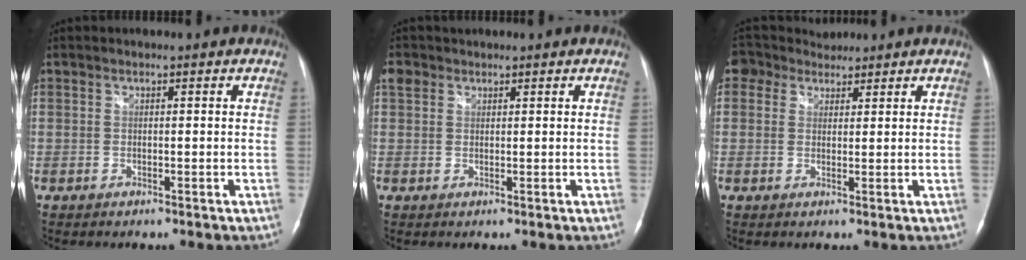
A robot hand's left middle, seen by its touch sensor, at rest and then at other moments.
{"total": 2.0, "force": [1.3, 1.5, 0.4], "torque": [-0.011, 0.015, 0.025]}
{"total": 3.8, "force": [3.3, 1.8, -0.1], "torque": [-0.006, 0.029, 0.061]}